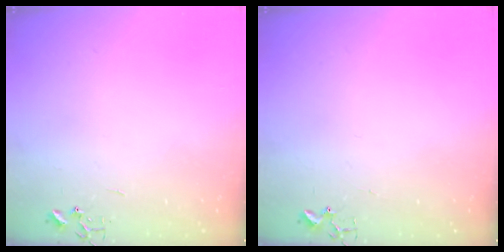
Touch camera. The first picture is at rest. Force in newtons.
{"total": 1.7, "press": 1.6, "slide": 0.2}